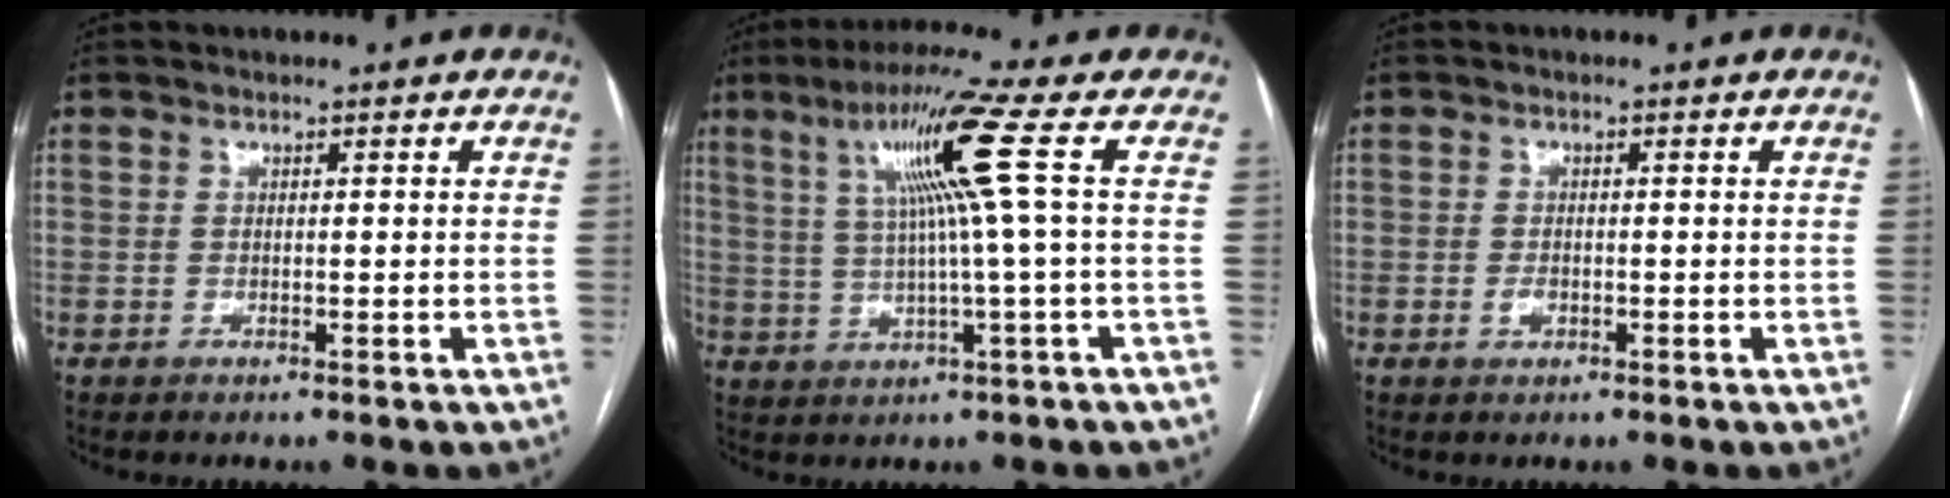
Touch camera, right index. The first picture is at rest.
{"total": 10.8, "force": [3.2, -2.4, 10.0], "torque": [-0.173, 0.020, 0.066]}
{"total": 1.4, "force": [-0.5, 1.0, 0.9], "torque": [-0.016, 0.002, -0.005]}